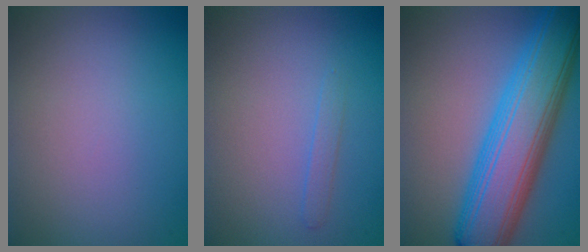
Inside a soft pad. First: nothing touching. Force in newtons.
{"total": 0.8, "press": 0.8, "slide": 0.0}
{"total": 10.0, "press": 10.0, "slide": 0.2}